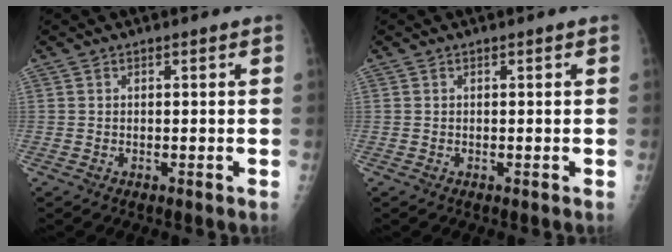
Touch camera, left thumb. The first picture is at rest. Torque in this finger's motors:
{"motor_torque": [0.00, 0.00, -0.05, -0.05, 0.00]}